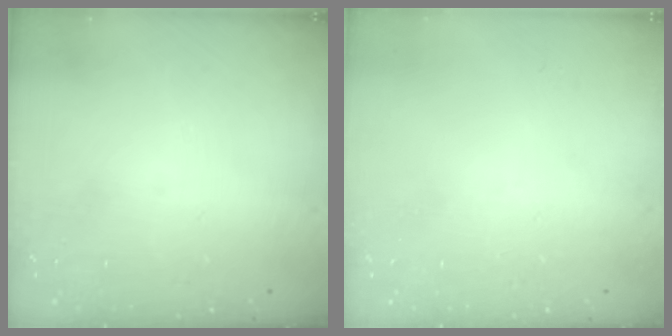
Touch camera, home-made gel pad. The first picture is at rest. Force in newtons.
{"total": 0.0}